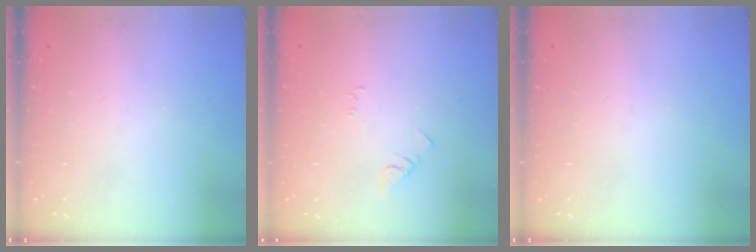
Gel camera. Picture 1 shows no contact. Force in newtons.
{"total": 3.2, "press": 3.2, "slide": 0.4}
{"total": 0.0}